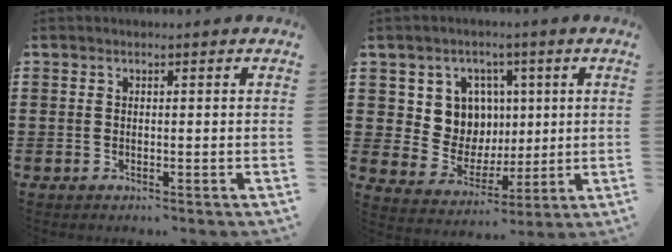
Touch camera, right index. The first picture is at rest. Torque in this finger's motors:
{"motor_torque": [0.57, 0.35, 0.35, 0.08]}